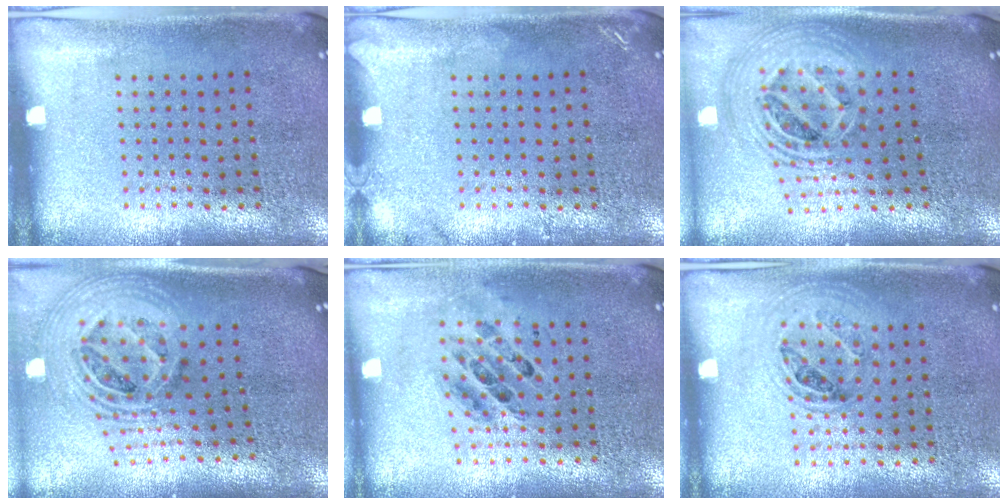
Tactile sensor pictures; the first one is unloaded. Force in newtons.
{"total": 1.2, "press": 1.1, "slide": 0.2}
{"total": 2.4, "press": 1.8, "slide": 1.6}
{"total": 2.3, "press": 1.6, "slide": 1.6}
{"total": 0.8, "press": 0.8, "slide": 0.0}
{"total": 1.0, "press": 0.9, "slide": 0.3}